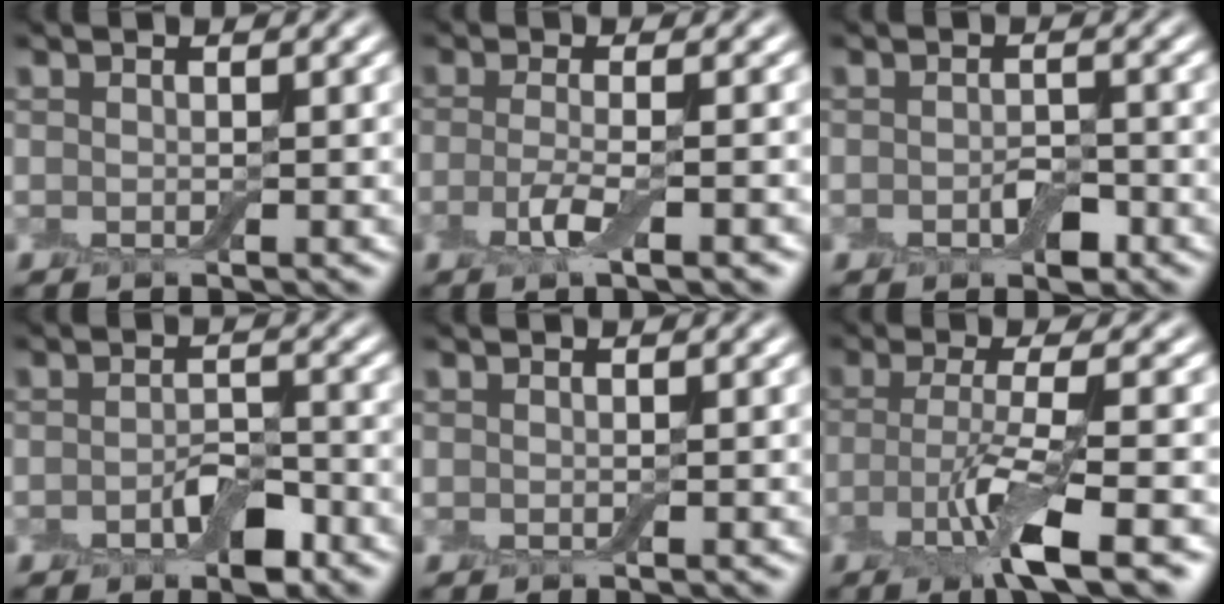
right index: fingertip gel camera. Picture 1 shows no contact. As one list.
[{"total": 3.4, "force": [-1.2, 0.8, 3.1], "torque": [-0.065, -0.005, -0.027]}, {"total": 2.0, "force": [-0.8, 1.1, 1.6], "torque": [-0.026, -0.001, -0.013]}, {"total": 3.3, "force": [-1.5, 1.6, 2.5], "torque": [-0.040, 0.002, -0.023]}, {"total": 0.0}, {"total": 5.9, "force": [-2.2, 1.0, 5.4], "torque": [-0.104, -0.004, -0.045]}]